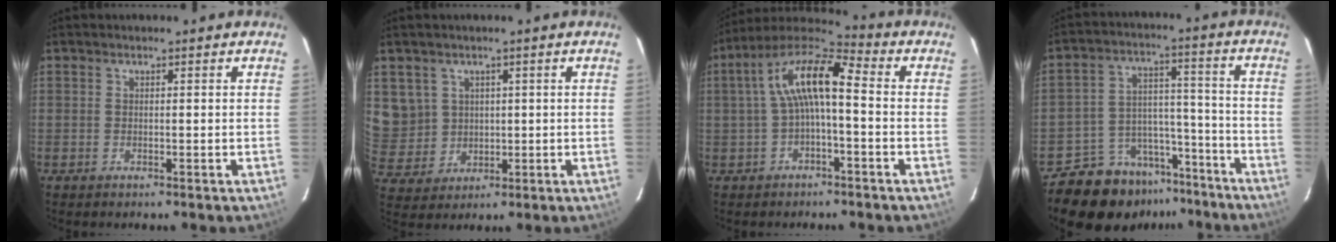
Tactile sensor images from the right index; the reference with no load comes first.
{"total": 8.0, "force": [2.7, 7.3, 1.7], "torque": [-0.044, 0.010, 0.075]}
{"total": 10.6, "force": [-0.4, 3.2, 10.1], "torque": [-0.203, 0.027, -0.011]}
{"total": 14.6, "force": [-11.5, 8.3, 3.4], "torque": [-0.073, 0.058, -0.158]}